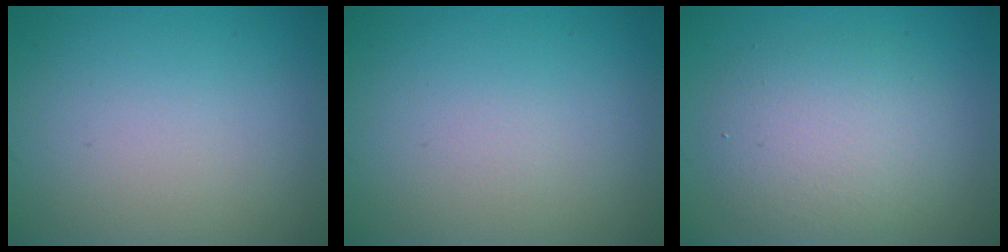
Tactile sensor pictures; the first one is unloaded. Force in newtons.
{"total": 0.0}
{"total": 4.9, "press": 4.8, "slide": 0.8}